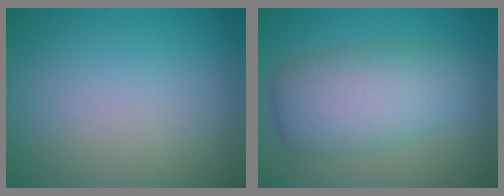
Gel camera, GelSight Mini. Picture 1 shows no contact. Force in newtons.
{"total": 6.7, "press": 6.7, "slide": 0.0}